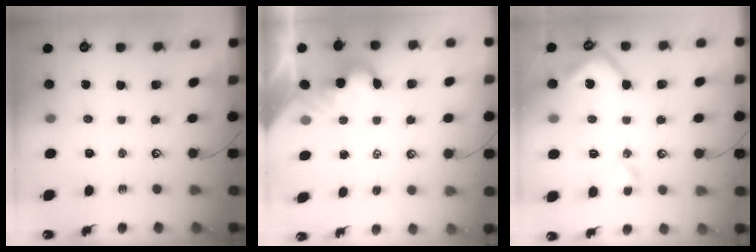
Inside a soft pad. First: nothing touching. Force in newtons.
{"total": 2.1, "press": 2.0, "slide": 0.5}
{"total": 7.8, "press": 7.7, "slide": 1.5}